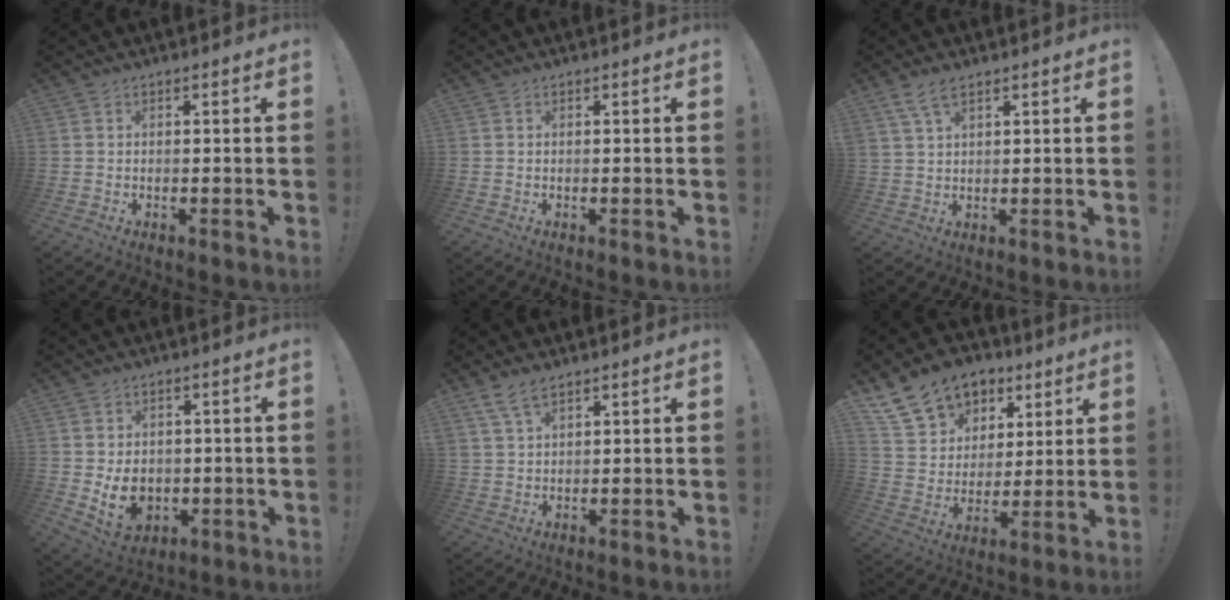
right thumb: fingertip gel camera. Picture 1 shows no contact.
{"total": 0.0}
{"total": 5.4, "force": [3.6, 2.0, 3.6], "torque": [-0.066, -0.010, 0.068]}
{"total": 9.0, "force": [-0.9, 7.3, 5.1], "torque": [-0.092, 0.002, -0.010]}
{"total": 5.7, "force": [4.3, 2.3, 3.1], "torque": [-0.062, -0.014, 0.082]}
{"total": 15.6, "force": [9.5, 11.2, 5.2], "torque": [-0.086, -0.056, 0.191]}